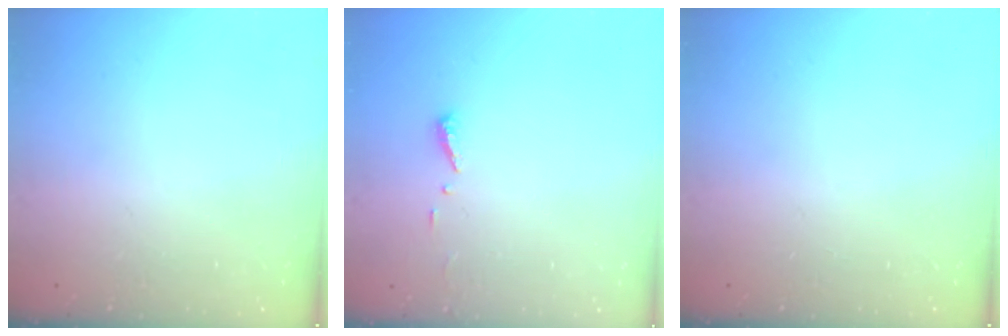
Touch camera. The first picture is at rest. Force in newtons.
{"total": 3.7, "press": 3.7, "slide": 0.2}
{"total": 0.0}